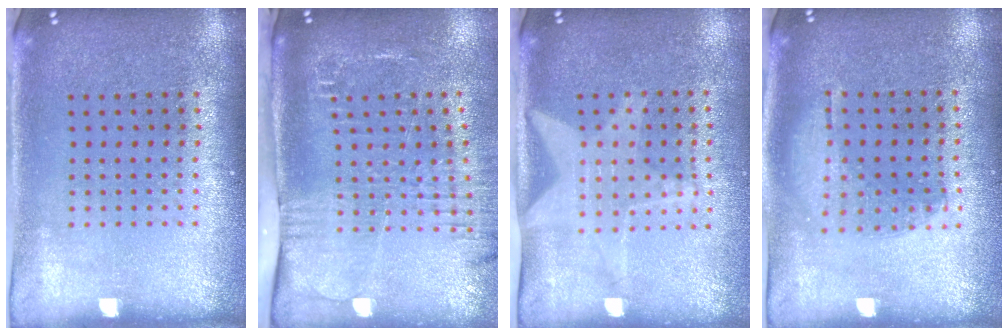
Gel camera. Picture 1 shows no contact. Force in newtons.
{"total": 2.6, "press": 2.1, "slide": 1.6}
{"total": 1.8, "press": 1.5, "slide": 1.1}
{"total": 1.0, "press": 0.9, "slide": 0.4}